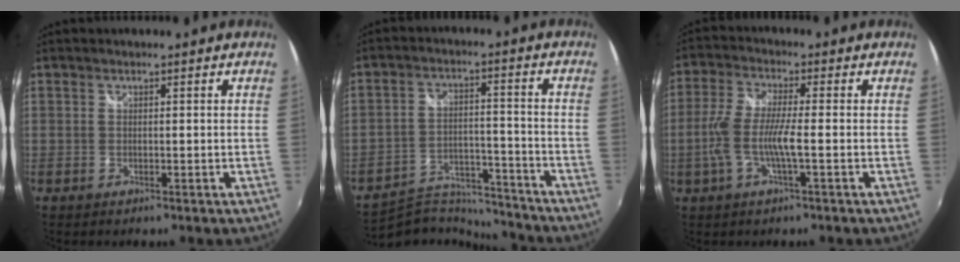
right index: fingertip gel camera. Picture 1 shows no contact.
{"total": 12.1, "force": [-11.7, 2.8, 1.4], "torque": [-0.040, 0.020, -0.184]}
{"total": 8.0, "force": [-1.9, 1.0, 7.7], "torque": [-0.166, -0.003, -0.038]}